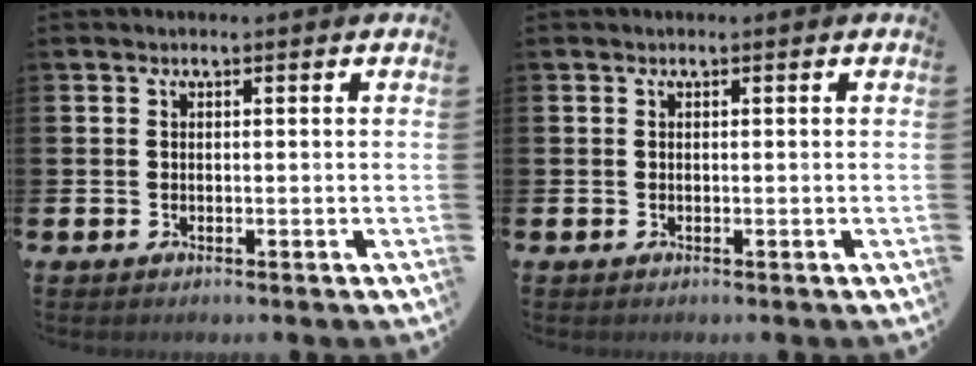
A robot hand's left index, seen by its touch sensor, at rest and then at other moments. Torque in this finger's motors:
{"motor_torque": [0.00, 0.00, -0.04, -0.01]}